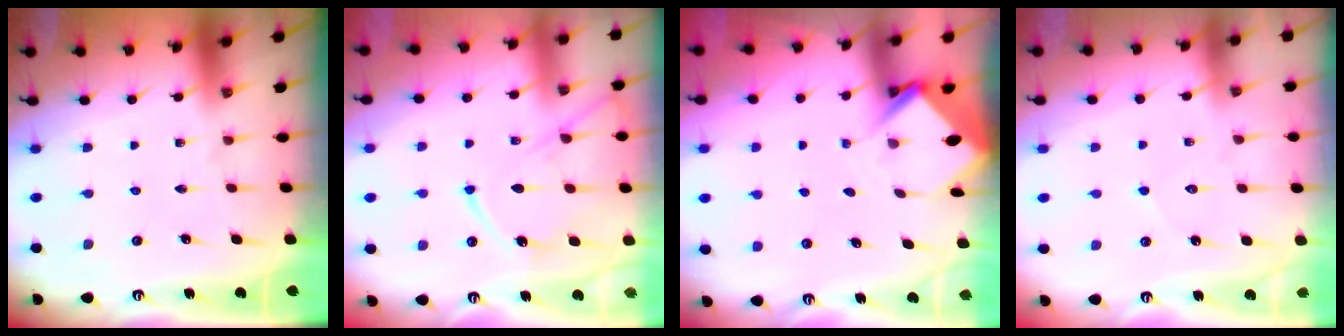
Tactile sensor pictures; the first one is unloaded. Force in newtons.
{"total": 13.5, "press": 13.4, "slide": 1.6}
{"total": 4.8, "press": 4.8, "slide": 0.3}
{"total": 4.5, "press": 4.5, "slide": 0.4}